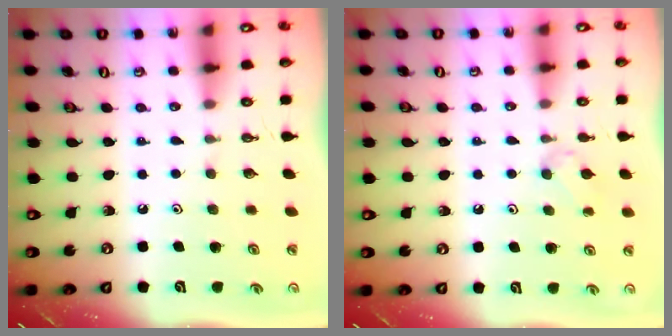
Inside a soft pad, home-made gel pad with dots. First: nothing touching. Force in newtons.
{"total": 2.7, "press": 2.6, "slide": 0.6}